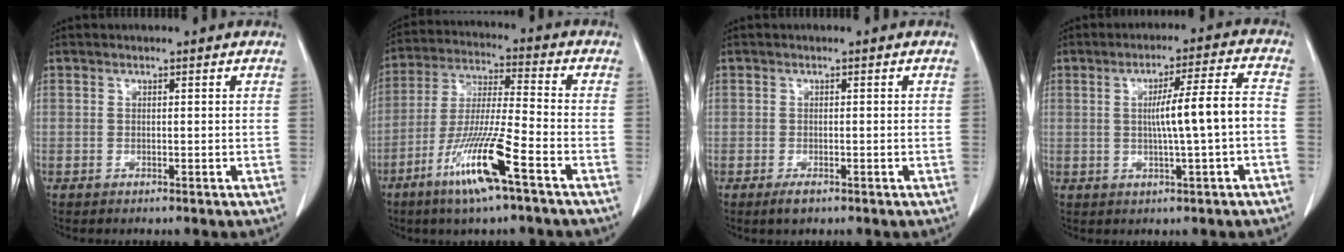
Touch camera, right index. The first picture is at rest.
{"total": 13.0, "force": [-6.9, 0.2, 11.0], "torque": [-0.223, -0.021, -0.132]}
{"total": 2.0, "force": [-1.2, 0.9, 1.3], "torque": [-0.026, -0.001, -0.017]}
{"total": 7.1, "force": [-0.7, -0.3, 7.1], "torque": [-0.115, 0.012, -0.009]}